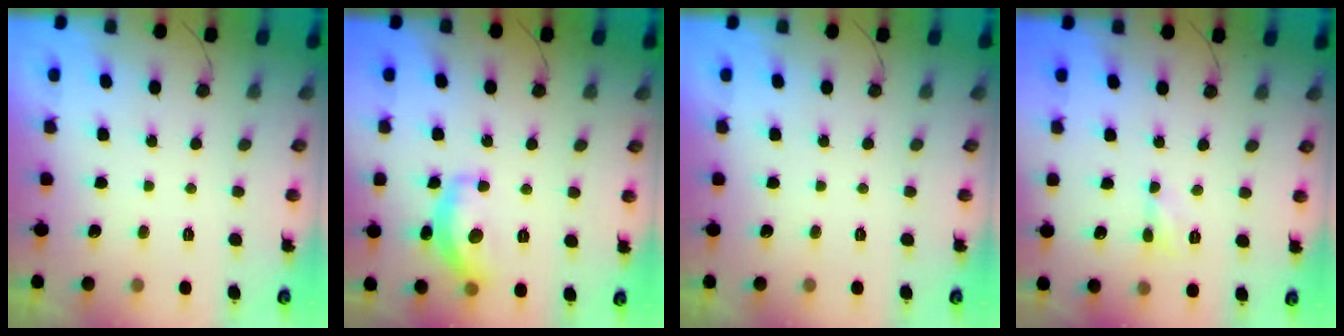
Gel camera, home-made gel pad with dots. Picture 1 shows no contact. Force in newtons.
{"total": 13.6, "press": 13.6, "slide": 0.7}
{"total": 0.0}
{"total": 2.8, "press": 2.8, "slide": 0.4}